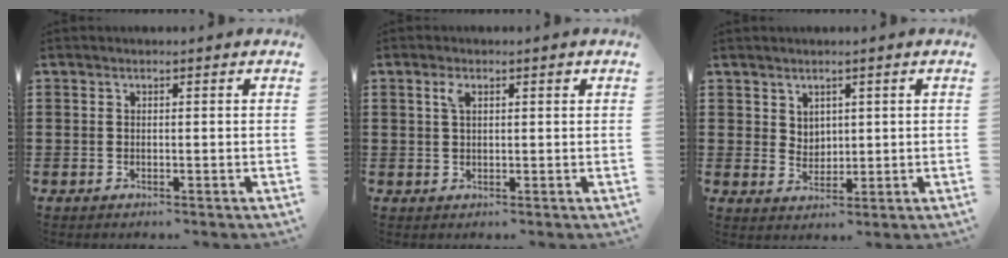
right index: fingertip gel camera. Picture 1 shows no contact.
{"total": 2.3, "force": [1.0, 0.9, 1.9], "torque": [-0.042, 0.005, 0.017]}
{"total": 2.9, "force": [2.1, 2.0, 0.4], "torque": [-0.016, 0.004, 0.039]}